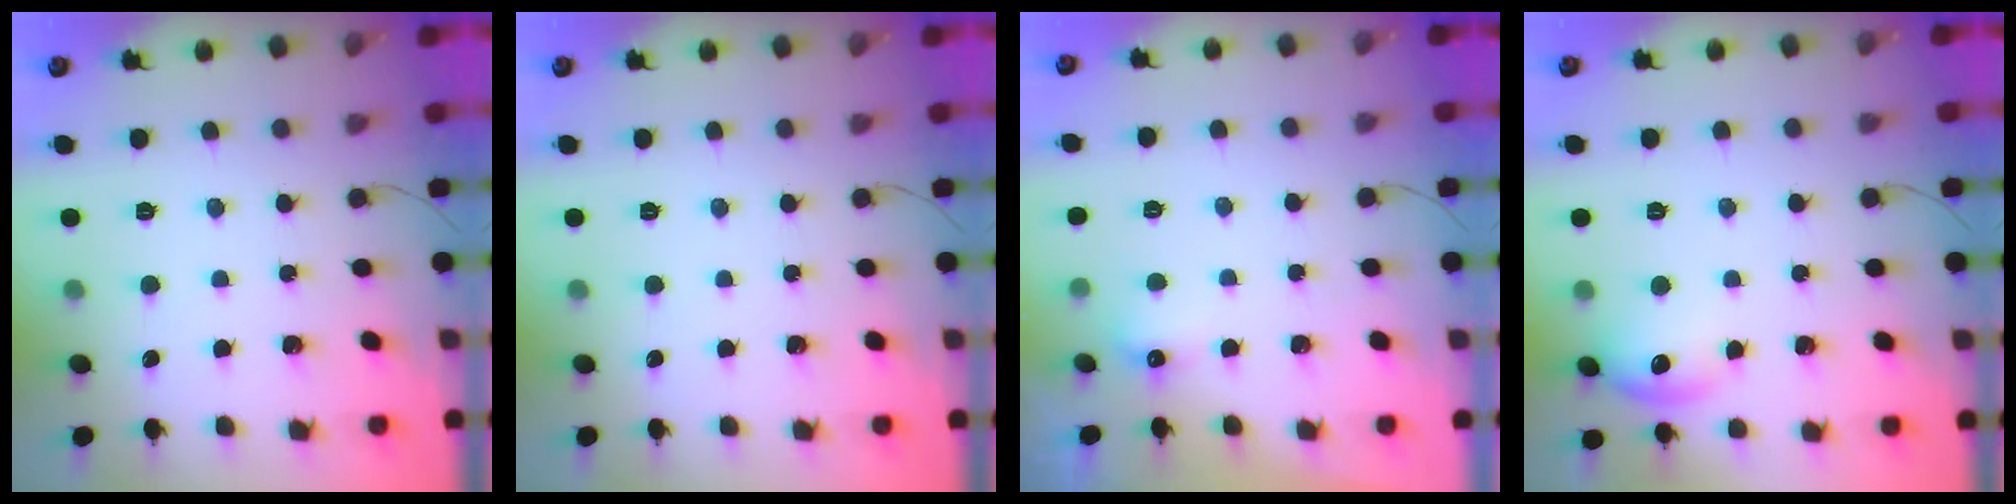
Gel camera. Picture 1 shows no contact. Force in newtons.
{"total": 0.0}
{"total": 4.1, "press": 3.9, "slide": 1.1}
{"total": 9.8, "press": 9.0, "slide": 4.0}